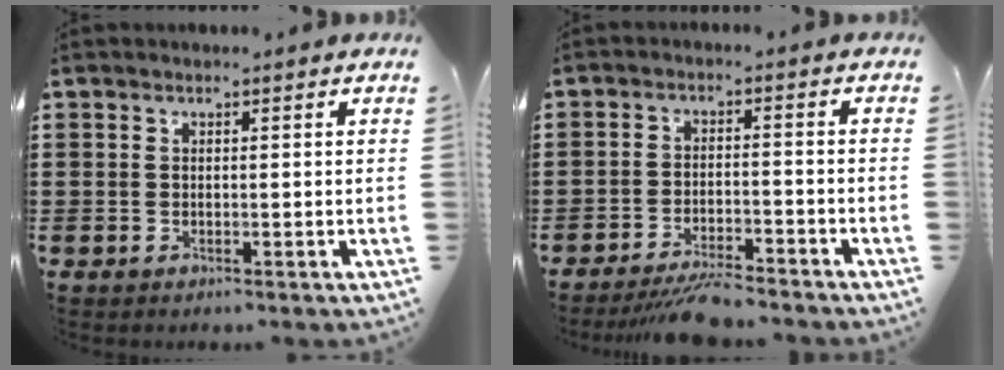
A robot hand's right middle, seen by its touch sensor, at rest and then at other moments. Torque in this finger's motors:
{"motor_torque": [0.57, 0.02, 0.19, 0.12]}